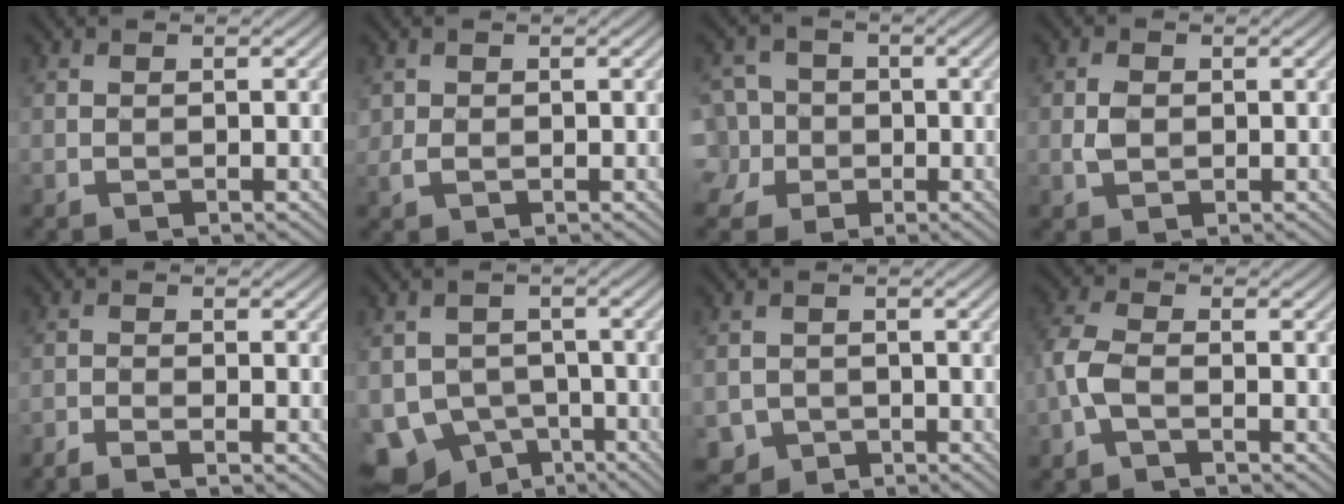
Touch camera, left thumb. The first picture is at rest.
{"total": 1.4, "force": [0.2, 1.2, 0.8], "torque": [-0.020, -0.002, 0.006]}
{"total": 6.8, "force": [-1.6, 6.1, 2.5], "torque": [-0.074, 0.002, -0.051]}
{"total": 1.8, "force": [0.0, 1.3, 1.2], "torque": [-0.029, 0.002, 0.000]}
{"total": 2.1, "force": [-1.6, 0.2, 1.3], "torque": [-0.022, -0.001, -0.041]}
{"total": 7.8, "force": [-4.7, 5.8, 2.4], "torque": [-0.052, -0.016, -0.086]}
{"total": 2.2, "force": [-1.2, 1.8, 0.2], "torque": [-0.001, -0.008, -0.026]}
{"total": 3.7, "force": [-1.4, 1.3, 3.1], "torque": [-0.085, 0.004, -0.042]}